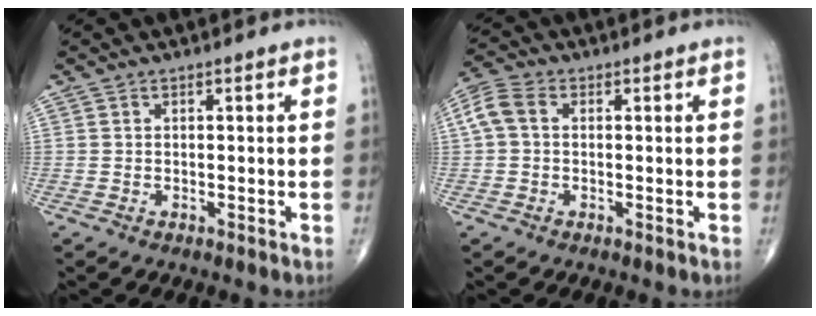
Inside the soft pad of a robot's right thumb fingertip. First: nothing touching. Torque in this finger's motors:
{"motor_torque": [-0.13, 0.18, 0.11, -0.05, 0.01]}